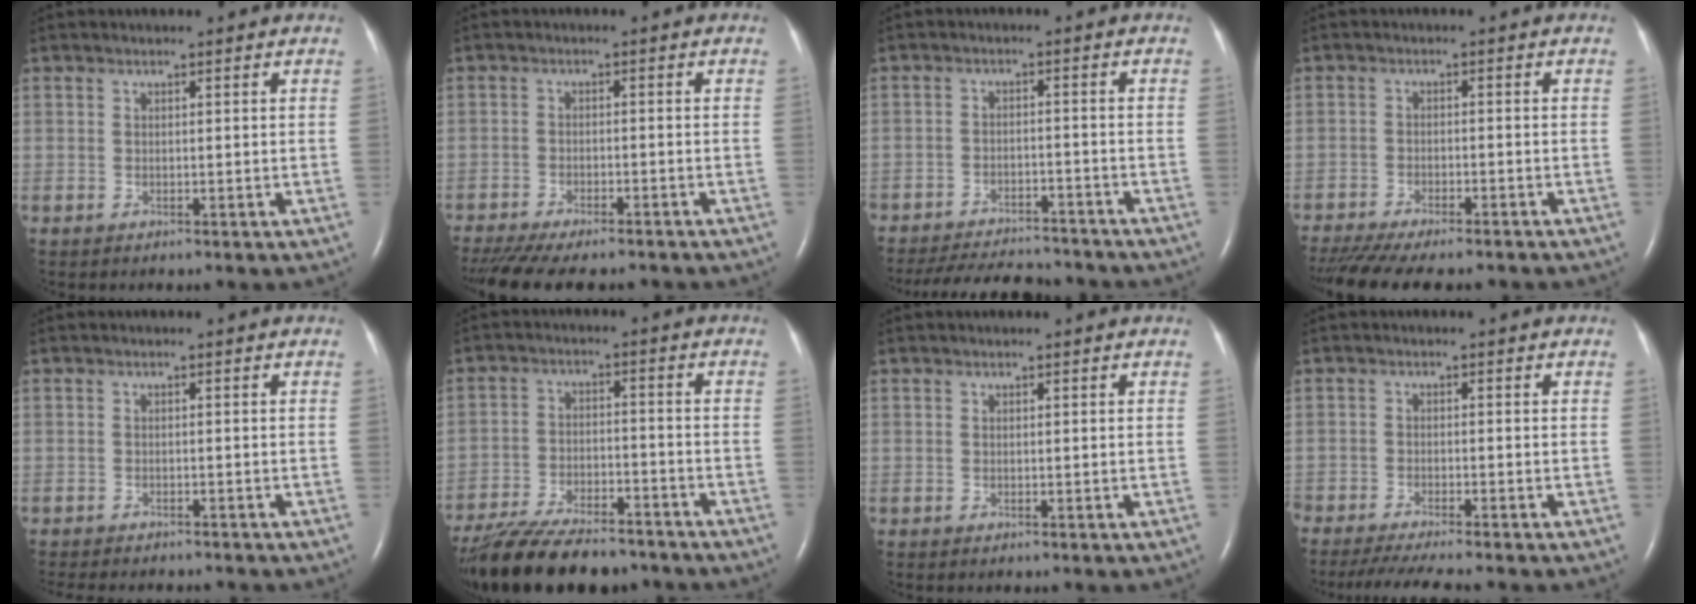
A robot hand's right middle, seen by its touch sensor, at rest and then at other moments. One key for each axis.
{"total": 14.1, "fx": -12.1, "fy": 3.4, "fz": 6.5, "tx": -0.134, "ty": -0.023, "tz": -0.170}
{"total": 13.9, "fx": -12.8, "fy": 3.3, "fz": 4.4, "tx": -0.085, "ty": -0.005, "tz": -0.176}
{"total": 14.5, "fx": -12.4, "fy": 3.0, "fz": 6.7, "tx": -0.136, "ty": -0.024, "tz": -0.179}
{"total": 9.2, "fx": -8.3, "fy": 2.1, "fz": 3.4, "tx": -0.048, "ty": -0.009, "tz": -0.107}
{"total": 18.0, "fx": -15.2, "fy": 4.7, "fz": 8.5, "tx": -0.178, "ty": -0.022, "tz": -0.240}
{"total": 0.0}
{"total": 8.7, "fx": -7.6, "fy": 0.1, "fz": 4.3, "tx": -0.060, "ty": -0.023, "tz": -0.124}